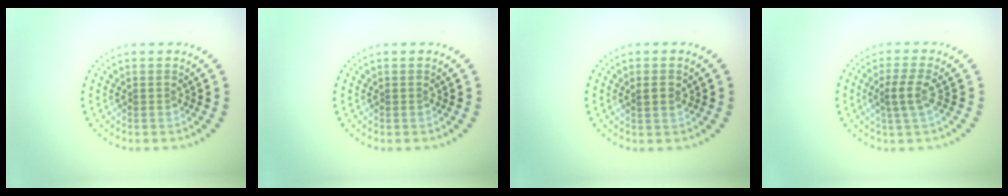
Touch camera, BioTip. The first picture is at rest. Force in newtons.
{"total": 0.0}
{"total": 0.7, "press": 0.6, "slide": 0.3}
{"total": 2.1, "press": 1.7, "slide": 1.2}